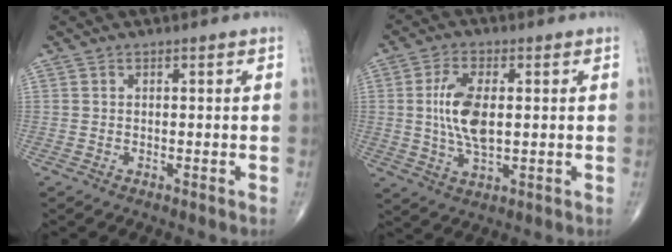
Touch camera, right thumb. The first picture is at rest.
{"total": 9.4, "force": [0.8, 4.4, 8.2], "torque": [-0.165, -0.006, 0.018]}